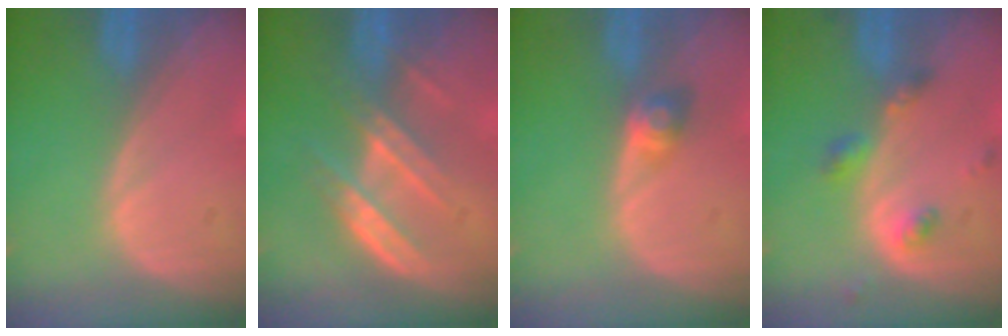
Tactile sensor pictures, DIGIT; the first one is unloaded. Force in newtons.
{"total": 7.1, "press": 6.5, "slide": 3.0}
{"total": 2.7, "press": 2.5, "slide": 1.1}
{"total": 4.0, "press": 4.0, "slide": 0.9}